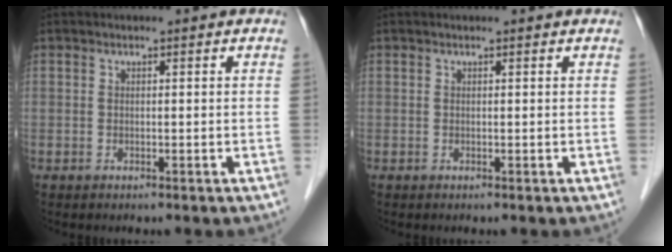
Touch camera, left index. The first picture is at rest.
{"total": 0.8, "force": [0.8, 0.1, 0.2], "torque": [-0.008, 0.009, 0.009]}